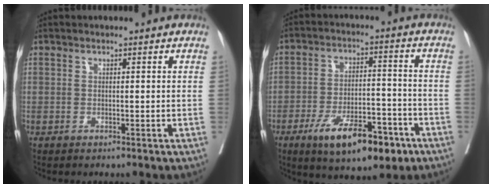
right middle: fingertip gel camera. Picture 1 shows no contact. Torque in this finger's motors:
{"motor_torque": [1.27, -0.87, 0.40, 0.14]}